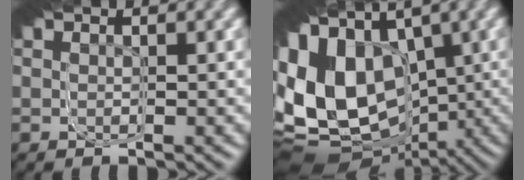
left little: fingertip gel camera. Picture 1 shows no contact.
{"total": 19.2, "force": [-5.0, 12.1, 14.1], "torque": [-0.224, -0.032, -0.067]}